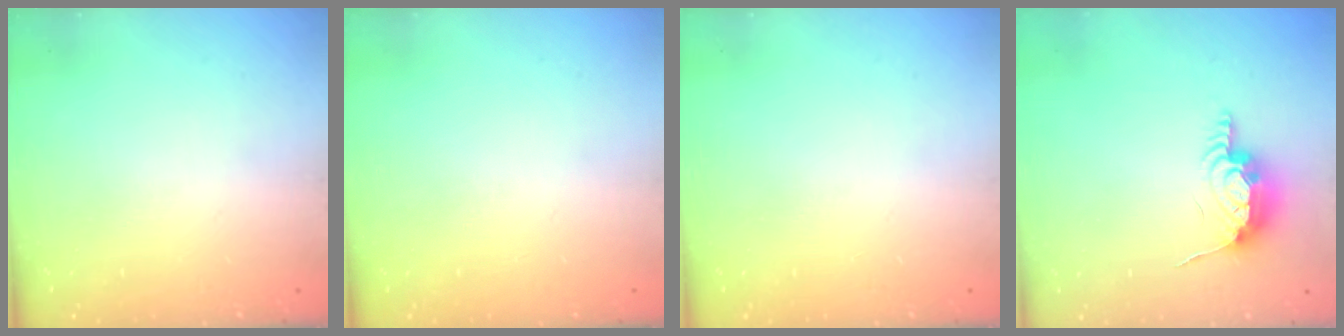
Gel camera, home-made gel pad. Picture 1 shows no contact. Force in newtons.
{"total": 0.0}
{"total": 0.0}
{"total": 11.2, "press": 10.9, "slide": 2.6}